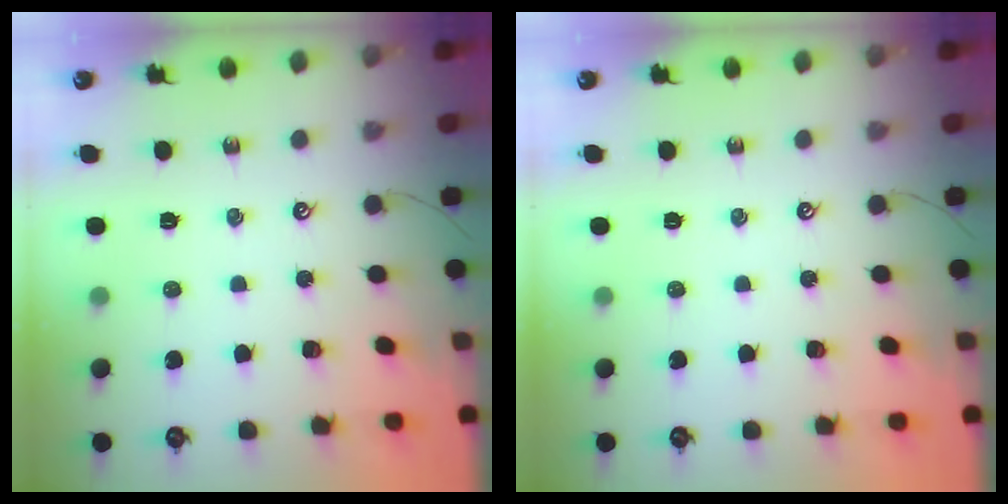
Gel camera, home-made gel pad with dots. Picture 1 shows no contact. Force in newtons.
{"total": 0.0}